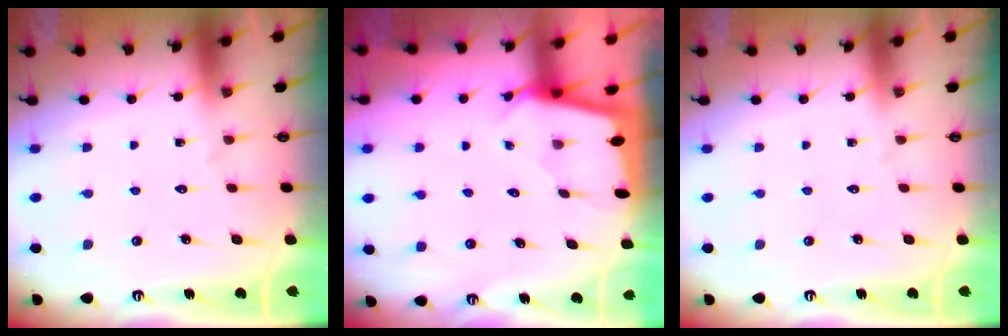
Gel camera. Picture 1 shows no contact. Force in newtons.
{"total": 1.8, "press": 1.7, "slide": 0.2}
{"total": 0.0}